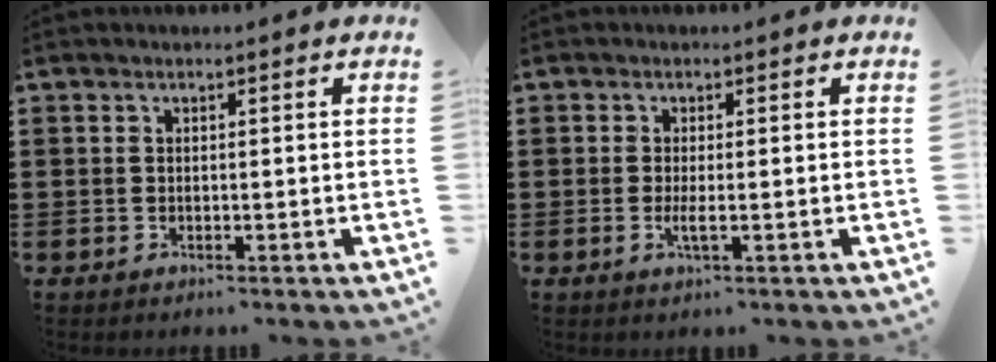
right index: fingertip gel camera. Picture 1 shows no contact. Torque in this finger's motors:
{"motor_torque": [1.20, 0.94, 0.33, 0.08]}